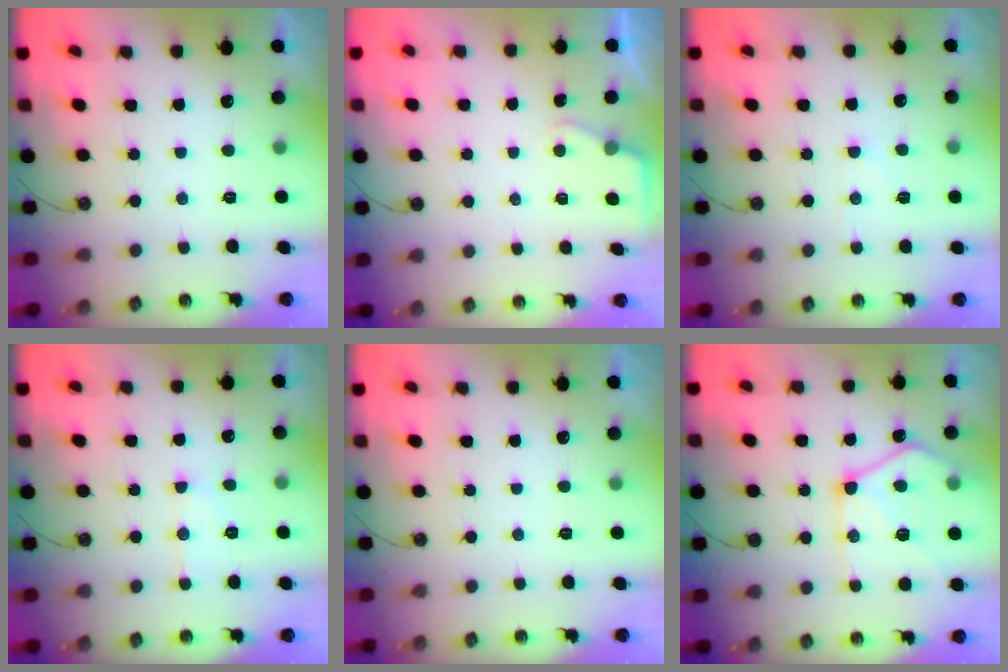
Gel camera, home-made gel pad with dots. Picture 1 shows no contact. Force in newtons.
{"total": 2.4, "press": 2.4, "slide": 0.3}
{"total": 4.1, "press": 4.1, "slide": 0.6}
{"total": 7.6, "press": 7.6, "slide": 0.3}
{"total": 0.0}
{"total": 17.1, "press": 17.1, "slide": 1.6}